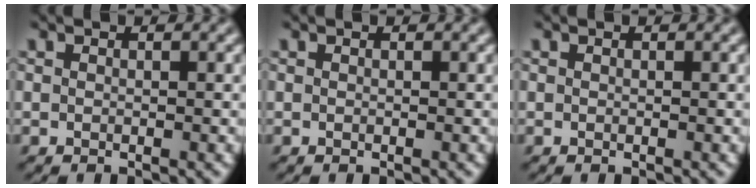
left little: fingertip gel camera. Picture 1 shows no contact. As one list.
[{"total": 0.0}, {"total": 0.0}]